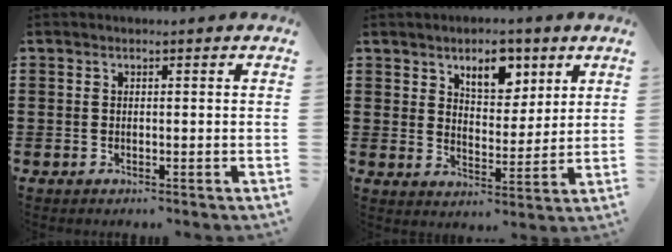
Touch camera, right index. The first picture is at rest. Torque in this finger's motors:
{"motor_torque": [0.95, 0.79, 0.31, 0.09]}